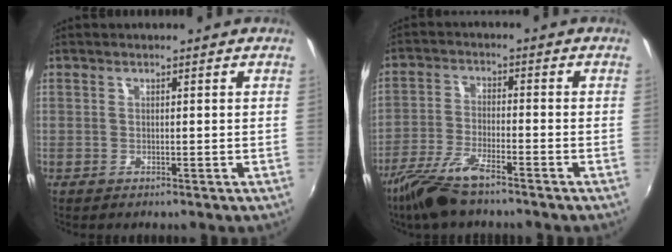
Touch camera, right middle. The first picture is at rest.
{"total": 9.2, "force": [-6.9, 2.1, 5.8], "torque": [-0.135, -0.016, -0.136]}